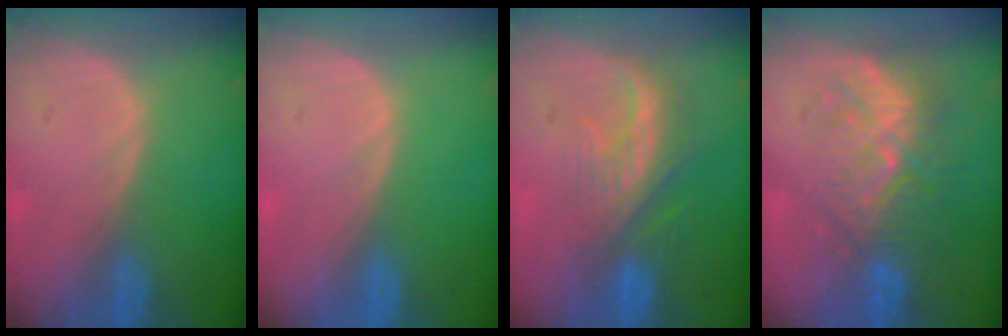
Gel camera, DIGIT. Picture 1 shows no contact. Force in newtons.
{"total": 0.0}
{"total": 7.9, "press": 7.1, "slide": 3.5}
{"total": 9.0, "press": 8.6, "slide": 2.4}